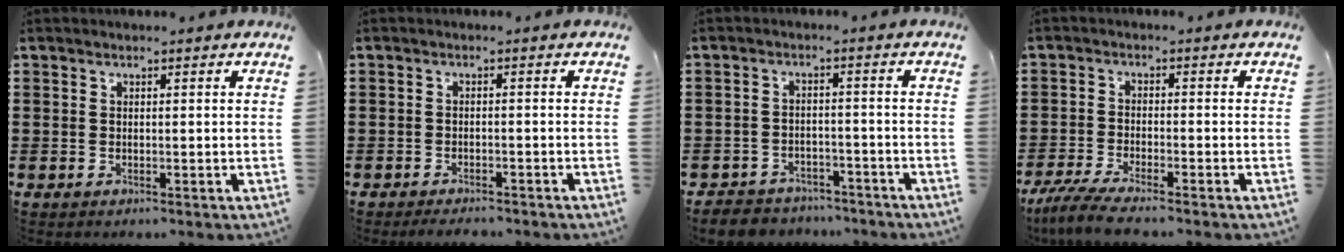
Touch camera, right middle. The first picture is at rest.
{"total": 1.5, "force": [-1.4, 0.0, 0.4], "torque": [-0.011, -0.003, -0.026]}
{"total": 3.5, "force": [-3.4, 0.8, 0.0], "torque": [-0.013, 0.001, -0.076]}
{"total": 4.2, "force": [-3.6, -0.2, 2.1], "torque": [-0.065, -0.022, -0.077]}